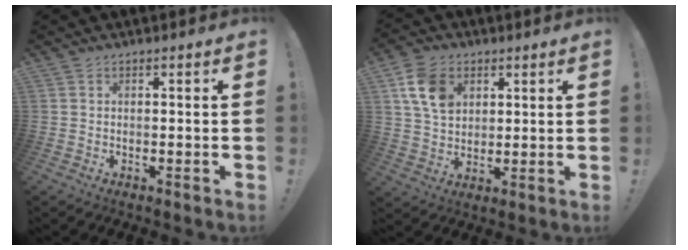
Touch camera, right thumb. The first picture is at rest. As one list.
[{"total": 11.7, "force": [4.7, 8.6, 6.5], "torque": [-0.105, -0.007, 0.091]}]